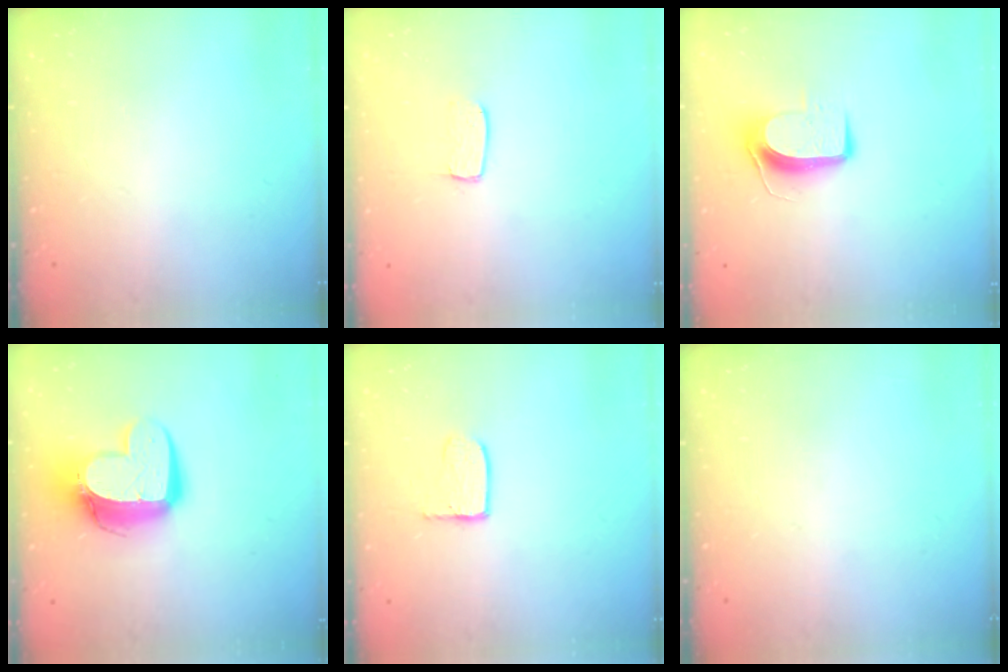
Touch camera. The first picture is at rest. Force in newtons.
{"total": 3.7, "press": 3.7, "slide": 0.3}
{"total": 9.2, "press": 9.1, "slide": 0.9}
{"total": 14.2, "press": 14.2, "slide": 1.4}
{"total": 3.8, "press": 3.8, "slide": 0.4}
{"total": 0.0}